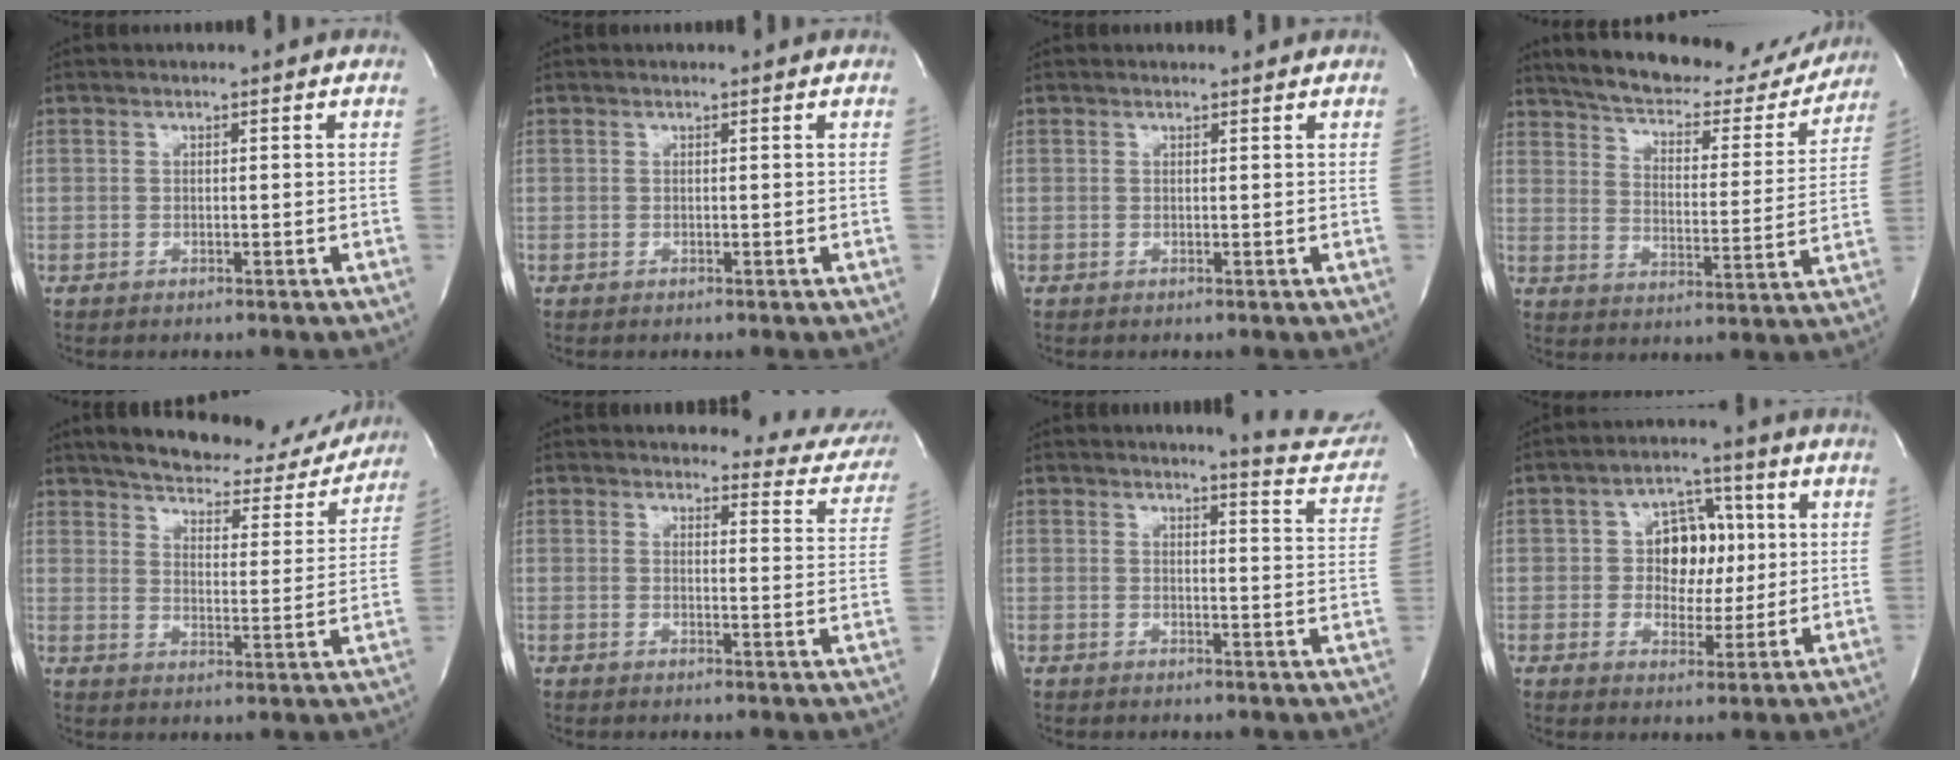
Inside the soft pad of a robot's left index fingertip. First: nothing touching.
{"total": 0.0}
{"total": 1.9, "force": [1.8, 0.5, 0.2], "torque": [-0.009, 0.009, 0.019]}
{"total": 23.3, "force": [20.7, 6.6, 8.4], "torque": [-0.133, -0.017, 0.270]}
{"total": 20.8, "force": [18.5, 6.1, 7.2], "torque": [-0.104, -0.018, 0.234]}
{"total": 11.4, "force": [11.0, 2.6, 1.4], "torque": [0.017, -0.062, 0.091]}
{"total": 8.9, "force": [8.6, 0.6, 2.1], "torque": [-0.015, -0.054, 0.077]}
{"total": 7.6, "force": [0.7, 5.5, 5.1], "torque": [-0.073, 0.018, 0.013]}